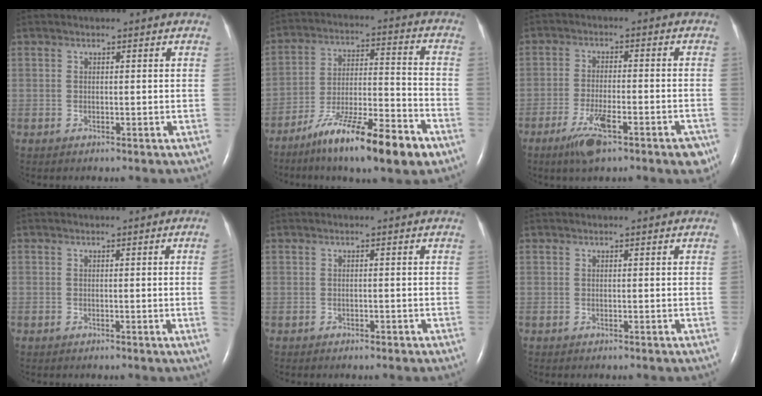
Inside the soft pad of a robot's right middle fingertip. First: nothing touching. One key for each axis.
{"total": 16.5, "fx": -10.7, "fy": 2.0, "fz": 12.4, "tx": -0.203, "ty": -0.016, "tz": -0.177}
{"total": 9.1, "fx": -5.4, "fy": 1.8, "fz": 7.2, "tx": -0.108, "ty": -0.009, "tz": -0.084}
{"total": 2.3, "fx": -0.3, "fy": -1.0, "fz": 2.1, "tx": -0.025, "ty": -0.002, "tz": -0.004}
{"total": 0.6, "fx": -0.4, "fy": 0.4, "fz": 0.2, "tx": -0.010, "ty": 0.000, "tz": -0.004}
{"total": 0.0}